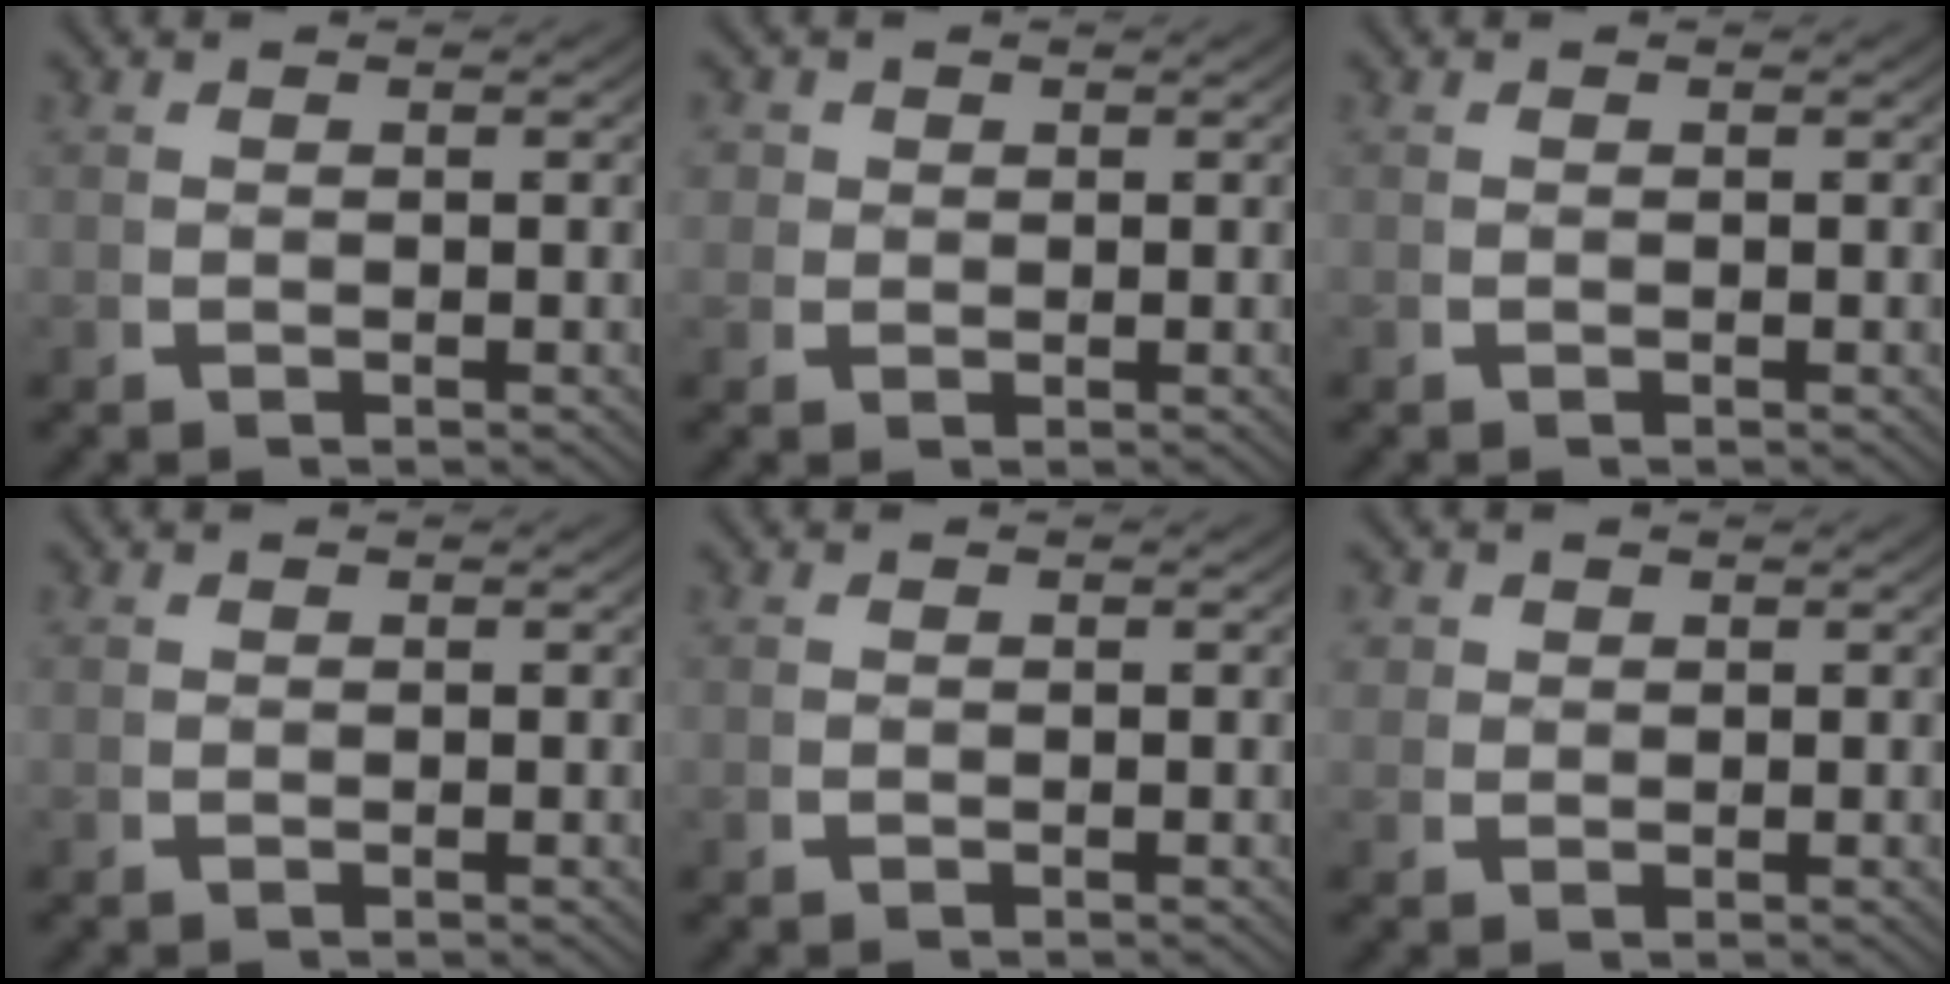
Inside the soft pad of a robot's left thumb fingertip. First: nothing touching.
{"total": 2.6, "force": [0.9, 2.2, 0.9], "torque": [-0.024, -0.008, 0.018]}
{"total": 0.0}
{"total": 0.0}
{"total": 0.0}
{"total": 2.1, "force": [1.0, 1.7, 0.7], "torque": [-0.019, -0.007, 0.023]}